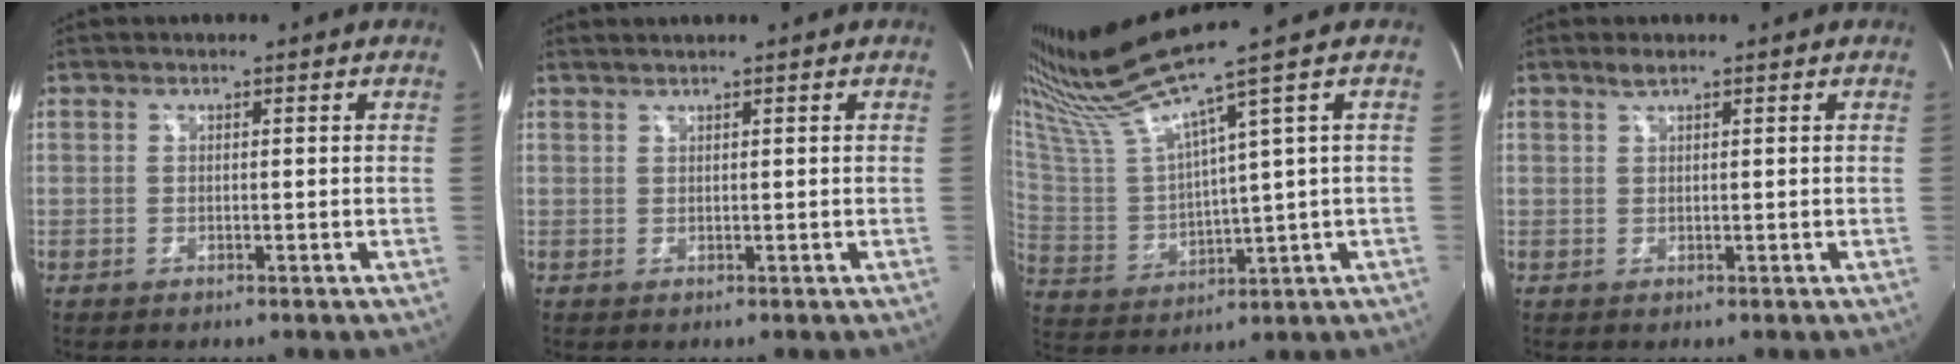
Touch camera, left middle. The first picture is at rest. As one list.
[{"total": 1.5, "force": [1.3, -0.4, 0.7], "torque": [-0.016, 0.009, 0.029]}, {"total": 14.0, "force": [10.2, -2.6, 9.2], "torque": [-0.177, -0.007, 0.200]}, {"total": 1.2, "force": [0.9, 0.0, 0.7], "torque": [-0.020, 0.003, 0.021]}]